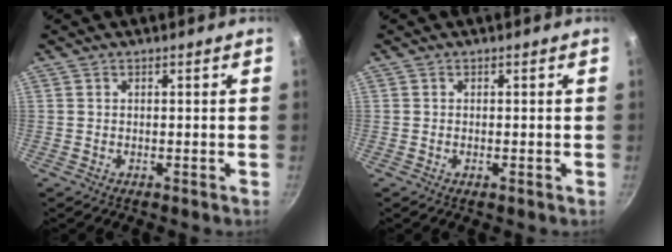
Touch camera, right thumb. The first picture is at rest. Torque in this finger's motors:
{"motor_torque": [-0.71, 0.13, -0.55, 0.02, 0.05]}